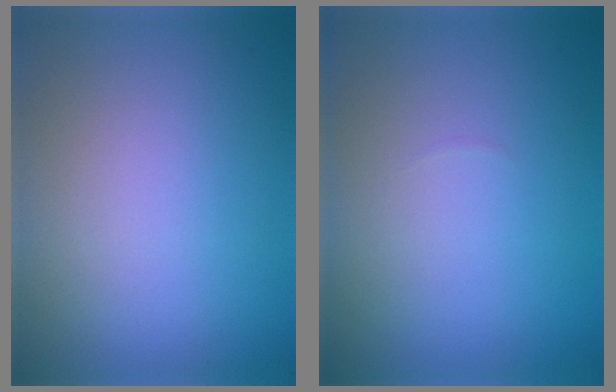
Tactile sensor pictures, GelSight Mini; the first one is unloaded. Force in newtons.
{"total": 0.0}